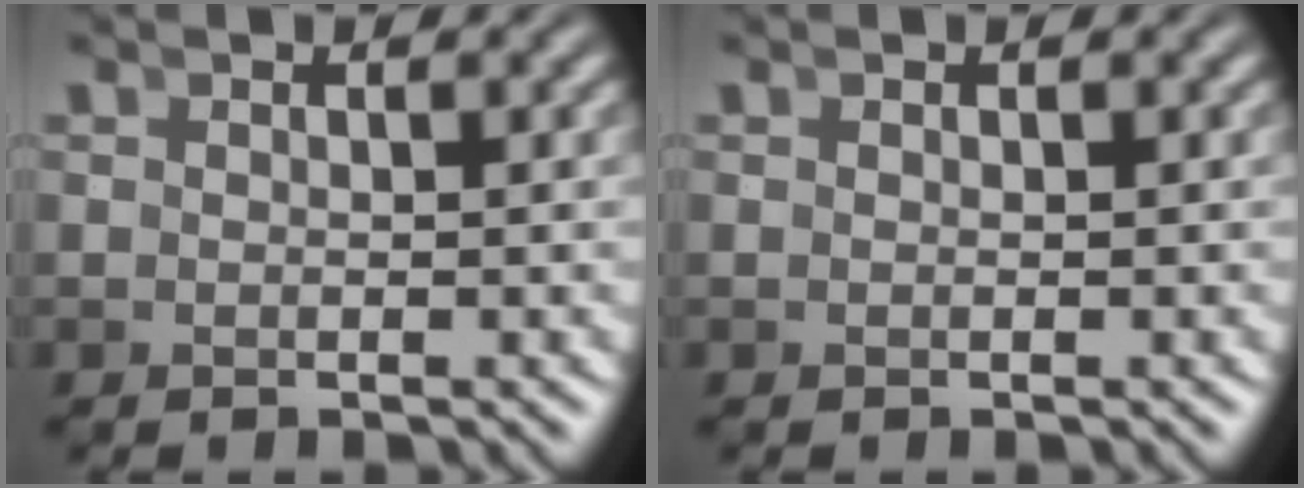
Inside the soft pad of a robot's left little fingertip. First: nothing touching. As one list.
[{"total": 0.0}]